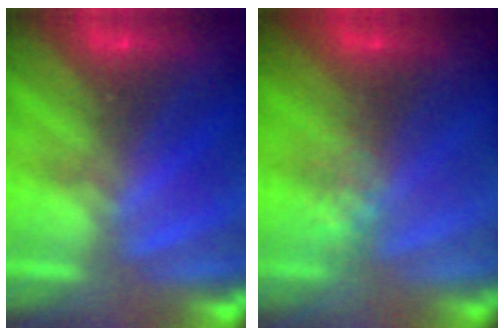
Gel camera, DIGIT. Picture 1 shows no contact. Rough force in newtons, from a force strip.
{"total": 3.9}